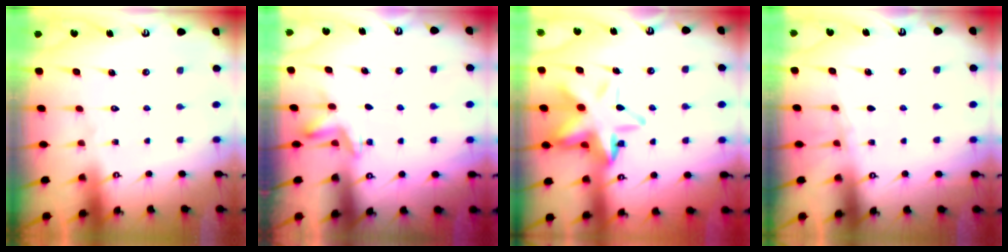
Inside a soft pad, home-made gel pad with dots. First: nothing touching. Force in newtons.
{"total": 2.8, "press": 2.7, "slide": 0.9}
{"total": 14.4, "press": 14.0, "slide": 3.1}
{"total": 3.2, "press": 3.1, "slide": 0.5}